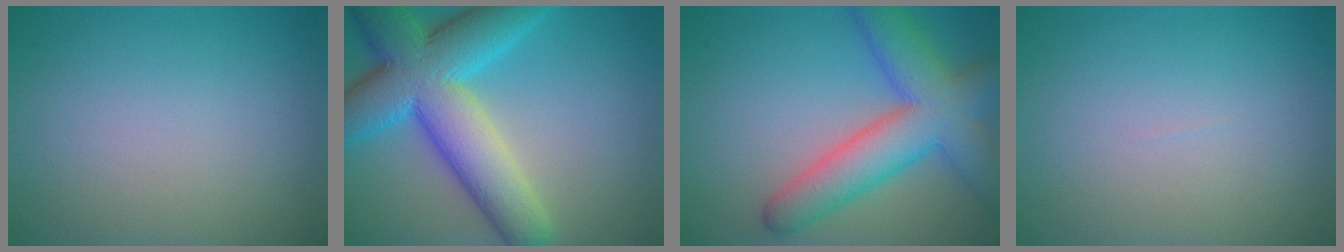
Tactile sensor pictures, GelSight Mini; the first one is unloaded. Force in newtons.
{"total": 11.6, "press": 11.6, "slide": 0.1}
{"total": 8.6, "press": 8.6, "slide": 0.4}
{"total": 0.0}